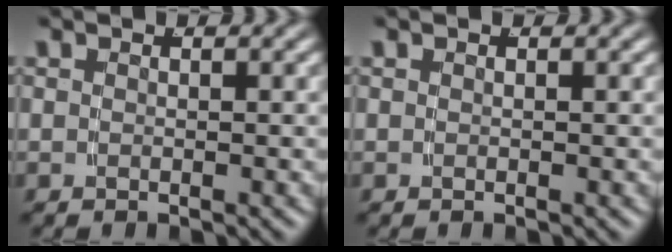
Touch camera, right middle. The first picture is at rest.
{"total": 0.0}